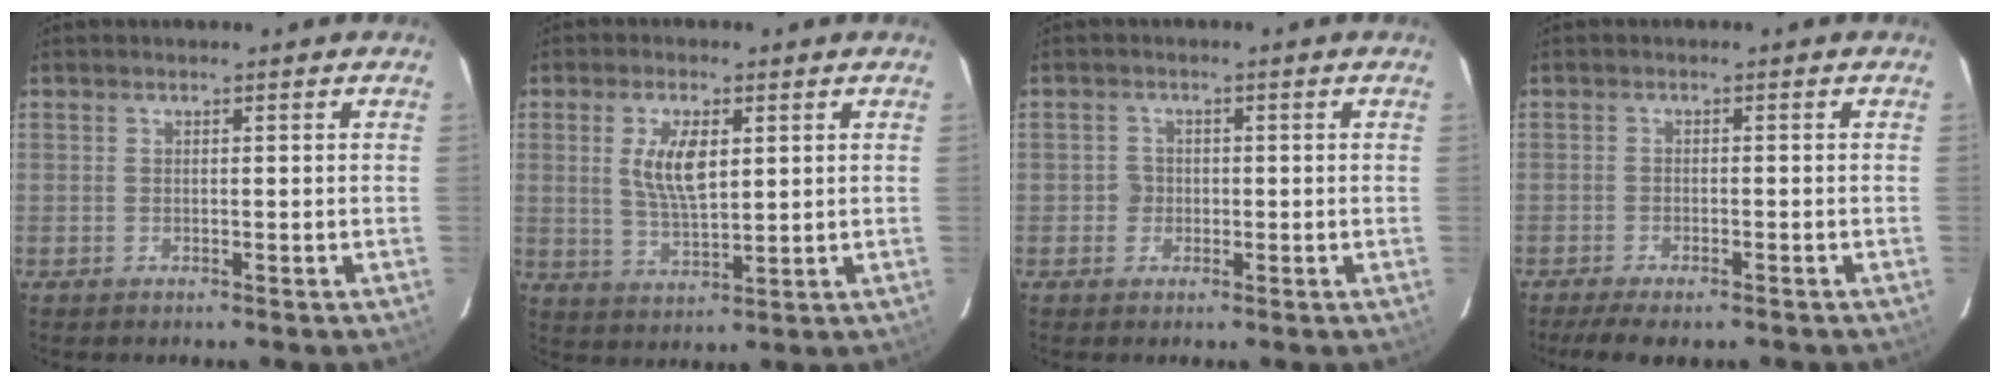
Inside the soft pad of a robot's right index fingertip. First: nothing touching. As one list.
[{"total": 7.8, "force": [2.0, 3.4, 6.7], "torque": [-0.128, 0.000, 0.044]}, {"total": 2.4, "force": [-0.7, 2.3, 0.2], "torque": [-0.001, 0.007, -0.012]}, {"total": 6.9, "force": [-5.4, 1.9, 3.8], "torque": [-0.095, -0.025, -0.087]}]